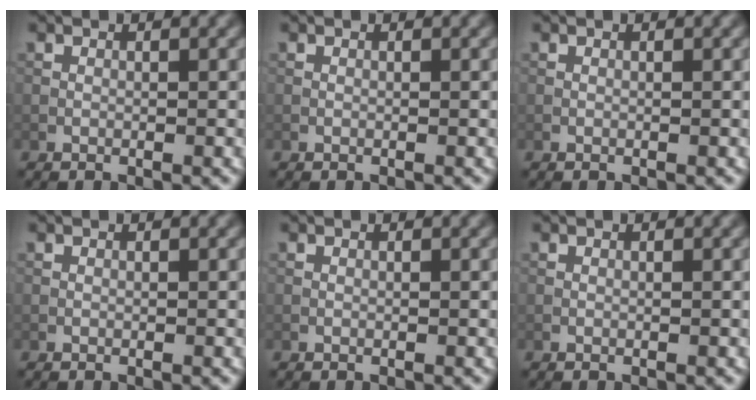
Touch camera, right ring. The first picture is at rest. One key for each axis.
{"total": 0.0}
{"total": 0.0}
{"total": 0.0}
{"total": 0.0}
{"total": 0.0}